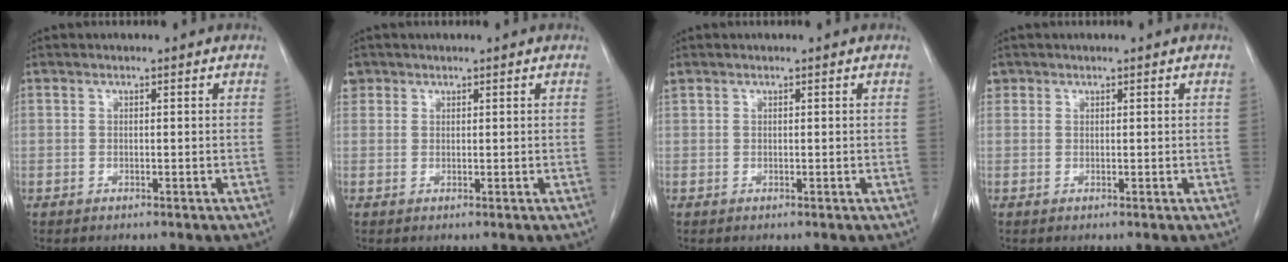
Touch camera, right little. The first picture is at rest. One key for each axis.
{"total": 1.8, "fx": 0.9, "fy": 1.5, "fz": 0.1, "tx": 0.009, "ty": 0.008, "tz": 0.015}
{"total": 0.8, "fx": 0.5, "fy": 0.5, "fz": 0.2, "tx": -0.009, "ty": 0.021, "tz": 0.015}
{"total": 0.8, "fx": 0.5, "fy": 0.7, "fz": 0.0, "tx": 0.008, "ty": 0.005, "tz": 0.007}